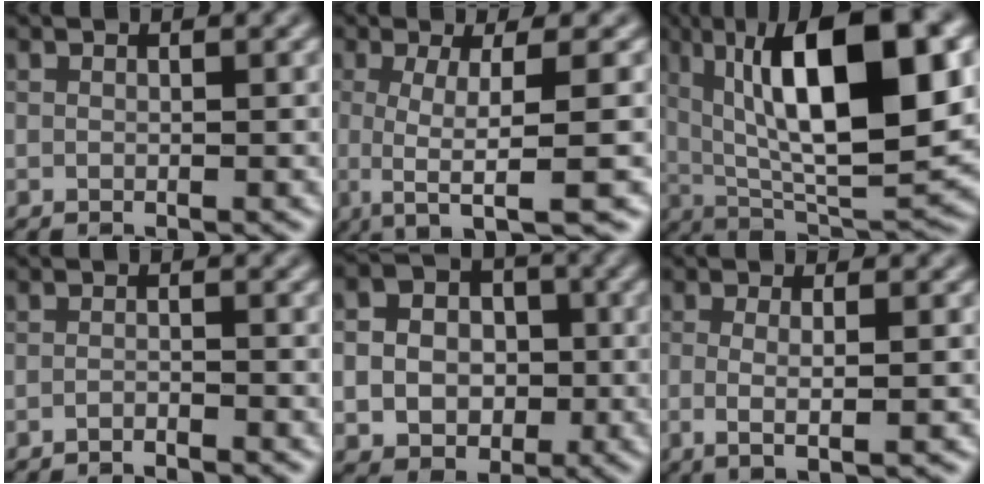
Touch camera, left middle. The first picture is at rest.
{"total": 6.5, "force": [-1.8, 1.4, 6.1], "torque": [-0.086, -0.011, -0.031]}
{"total": 14.3, "force": [3.3, 4.7, 13.1], "torque": [-0.199, 0.008, 0.053]}
{"total": 1.6, "force": [-1.6, -0.1, 0.1], "torque": [-0.001, 0.000, -0.028]}
{"total": 7.1, "force": [-0.6, 6.0, 3.6], "torque": [-0.058, 0.013, -0.020]}
{"total": 2.6, "force": [-0.7, 0.5, 2.4], "torque": [-0.044, -0.004, -0.010]}